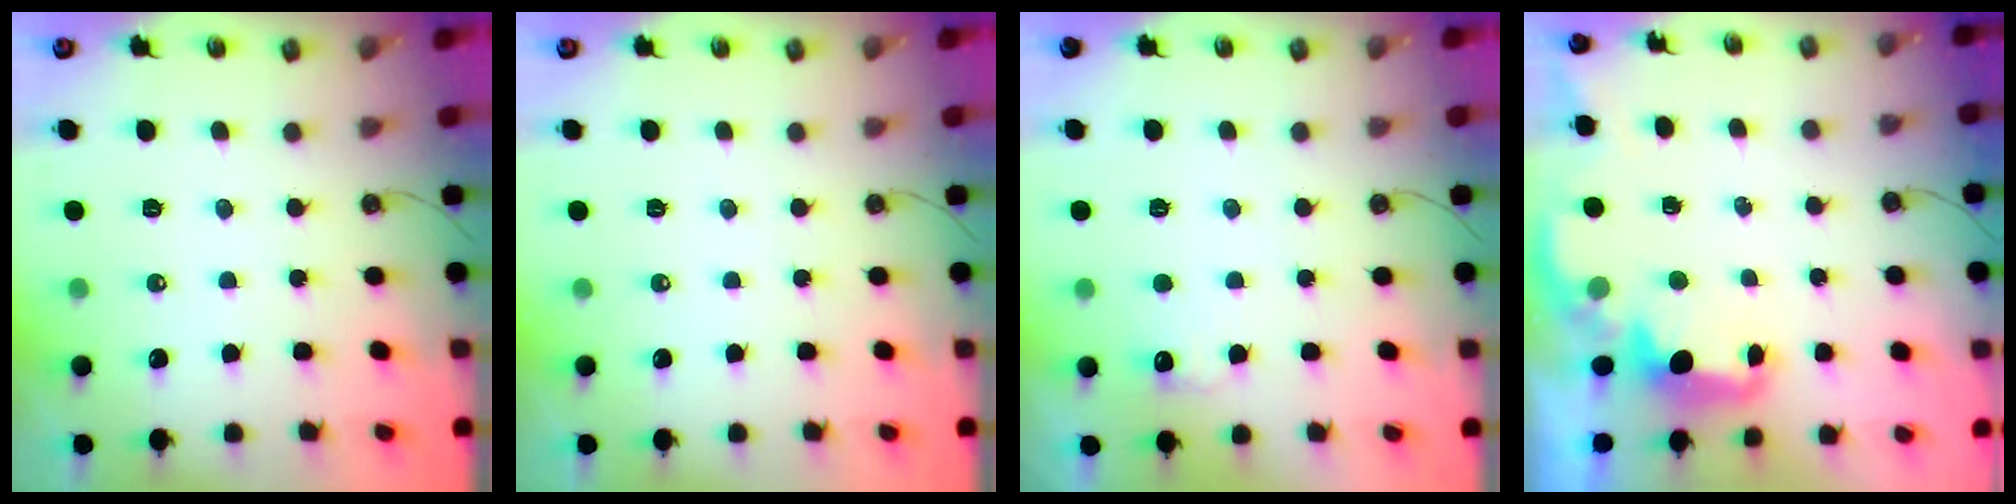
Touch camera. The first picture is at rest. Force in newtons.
{"total": 0.0}
{"total": 5.0, "press": 4.9, "slide": 1.1}
{"total": 2.4, "press": 2.3, "slide": 0.8}